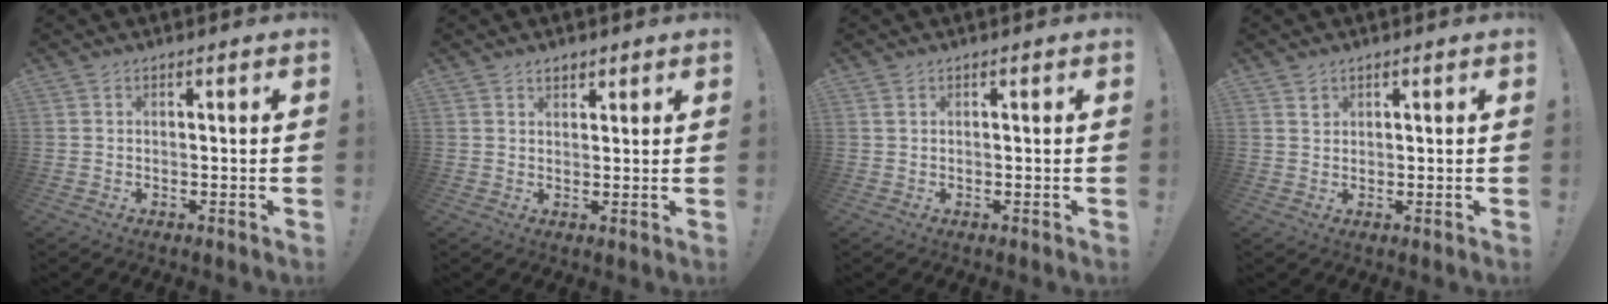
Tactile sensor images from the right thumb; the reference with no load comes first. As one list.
[{"total": 2.0, "force": [1.5, 1.2, 0.6], "torque": [-0.007, -0.006, 0.028]}, {"total": 0.6, "force": [0.3, 0.1, 0.6], "torque": [-0.012, 0.001, 0.004]}, {"total": 1.3, "force": [0.9, 0.9, 0.3], "torque": [0.011, -0.007, 0.015]}]